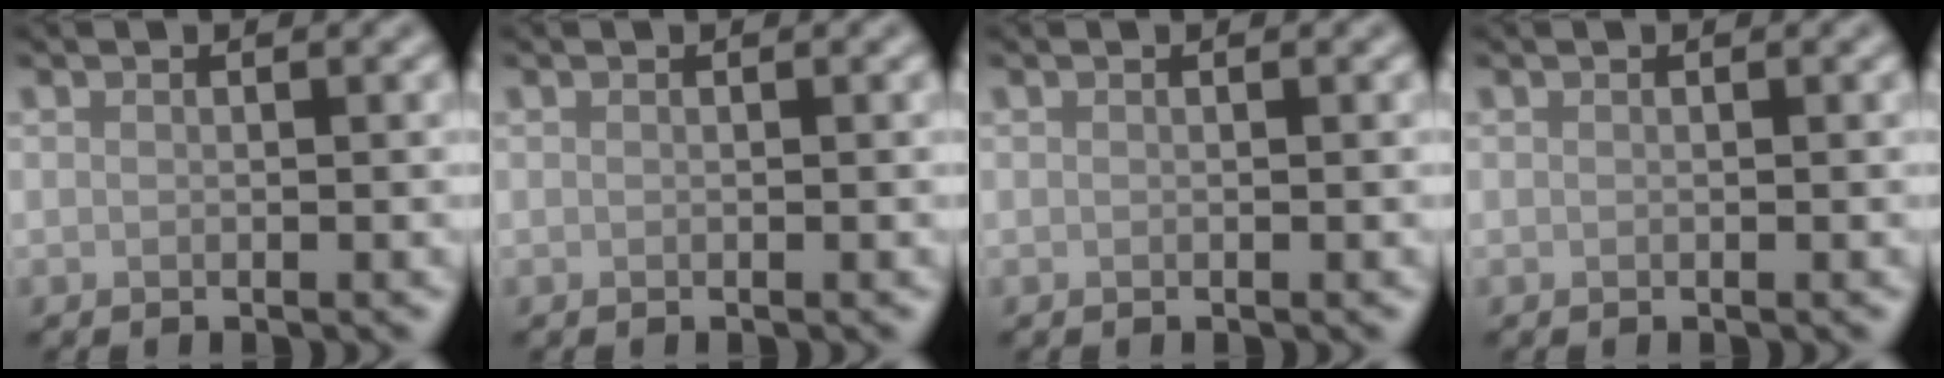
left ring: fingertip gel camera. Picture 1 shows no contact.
{"total": 0.0}
{"total": 0.0}
{"total": 0.0}